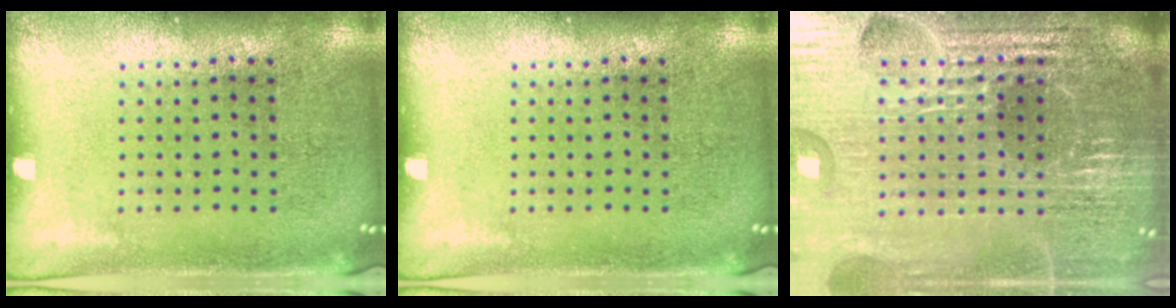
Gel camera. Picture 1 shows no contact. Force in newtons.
{"total": 0.0}
{"total": 6.3, "press": 5.6, "slide": 2.8}